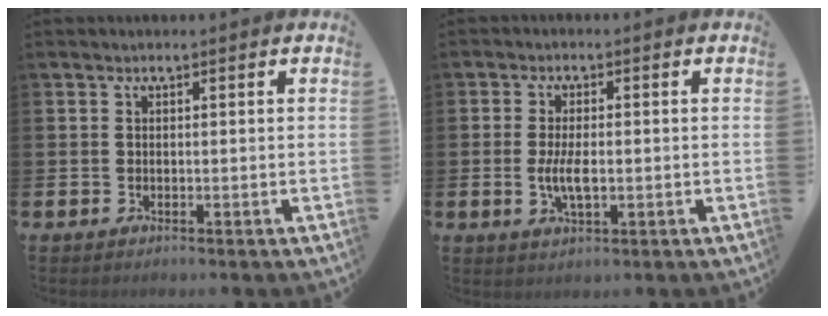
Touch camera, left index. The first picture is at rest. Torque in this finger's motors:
{"motor_torque": [0.85, 0.11, 0.17, 0.18]}